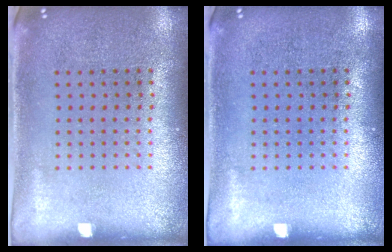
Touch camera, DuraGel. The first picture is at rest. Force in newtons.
{"total": 0.0}